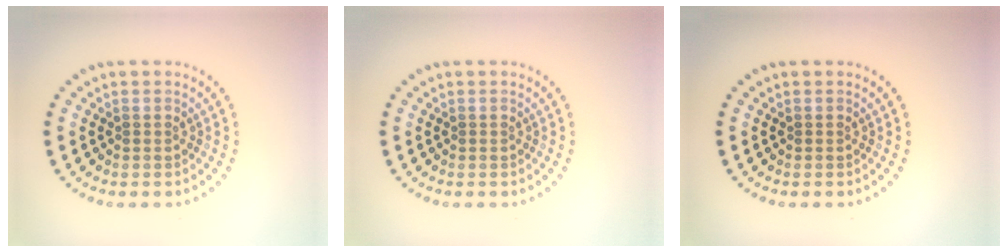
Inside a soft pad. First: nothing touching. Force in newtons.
{"total": 0.0}
{"total": 0.0}